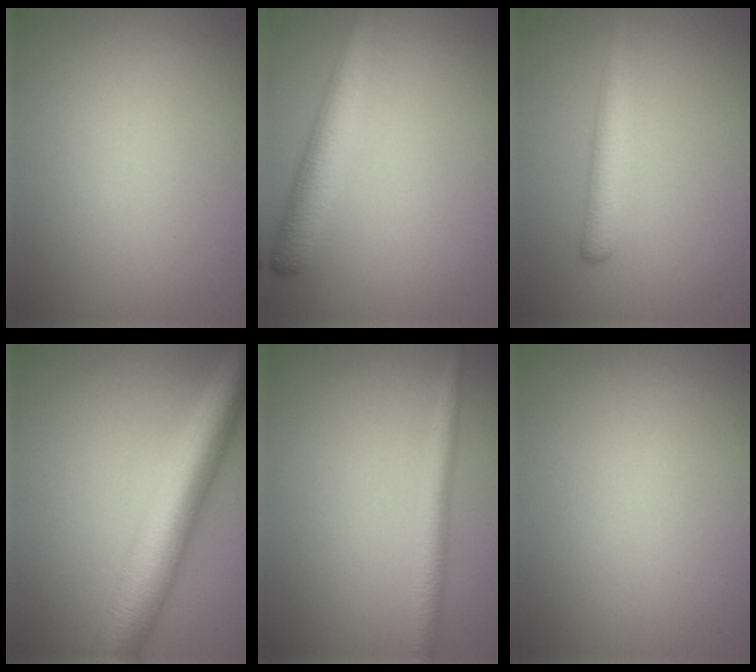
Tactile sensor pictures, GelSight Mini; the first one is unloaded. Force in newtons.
{"total": 3.8, "press": 3.8, "slide": 0.1}
{"total": 2.8, "press": 2.8, "slide": 0.1}
{"total": 8.2, "press": 8.2, "slide": 0.1}
{"total": 2.4, "press": 2.4, "slide": 0.1}
{"total": 0.0}